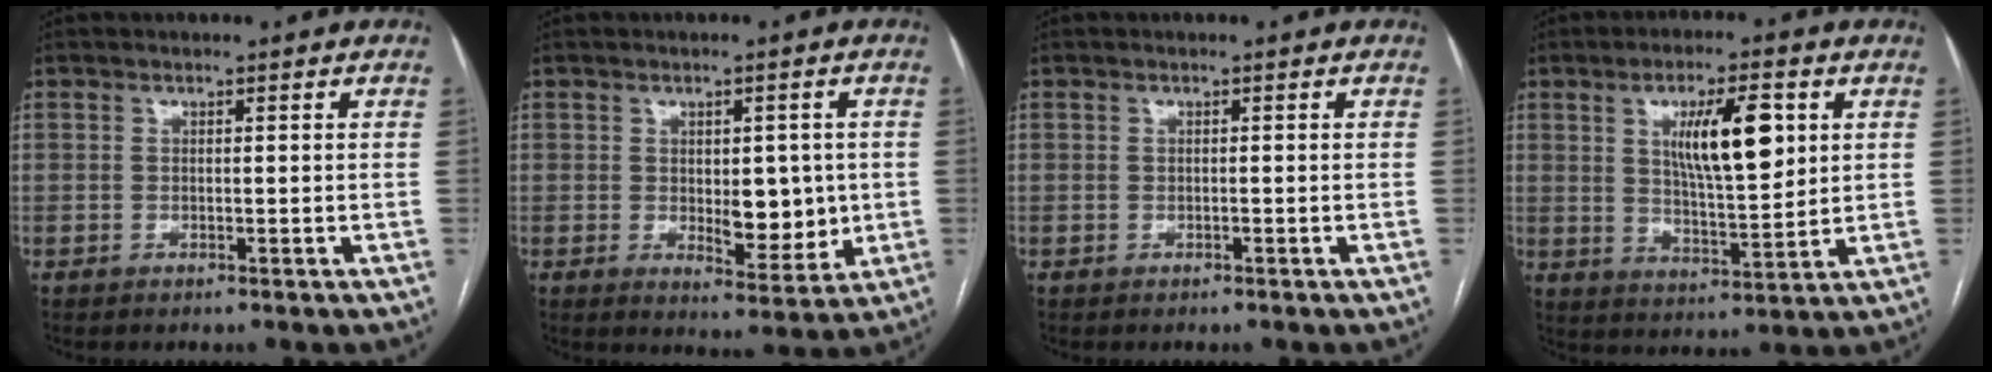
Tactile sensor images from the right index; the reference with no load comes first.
{"total": 7.2, "force": [-0.1, 3.5, 6.3], "torque": [-0.079, -0.001, 0.013]}
{"total": 0.0}
{"total": 10.9, "force": [3.5, 2.7, 10.0], "torque": [-0.171, 0.001, 0.064]}